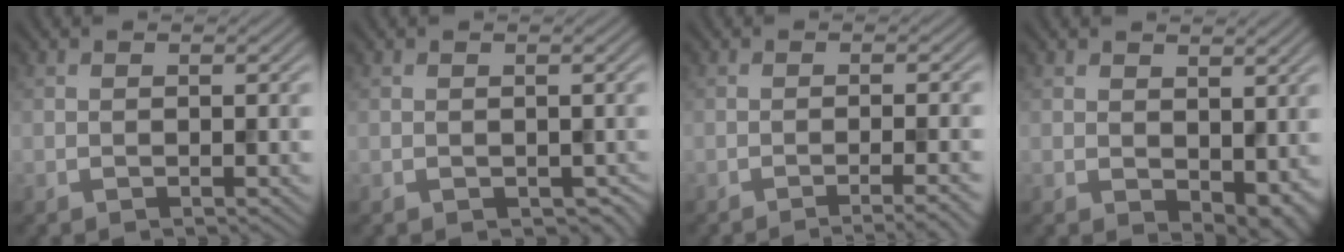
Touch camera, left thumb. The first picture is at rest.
{"total": 1.0, "force": [-0.1, 0.9, 0.5], "torque": [-0.016, -0.009, 0.001]}
{"total": 4.0, "force": [-2.0, 0.7, 3.3], "torque": [-0.042, 0.007, -0.041]}
{"total": 4.6, "force": [0.8, 3.0, 3.4], "torque": [-0.057, -0.018, 0.021]}